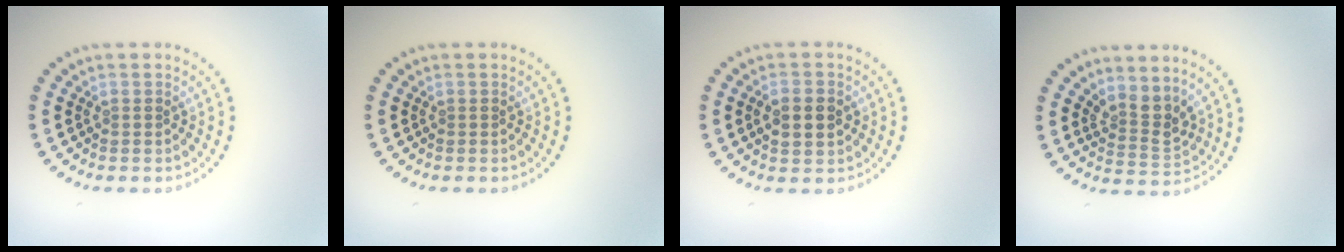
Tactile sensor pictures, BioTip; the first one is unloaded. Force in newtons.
{"total": 0.0}
{"total": 3.5, "press": 3.5, "slide": 0.1}
{"total": 2.6, "press": 2.0, "slide": 1.8}